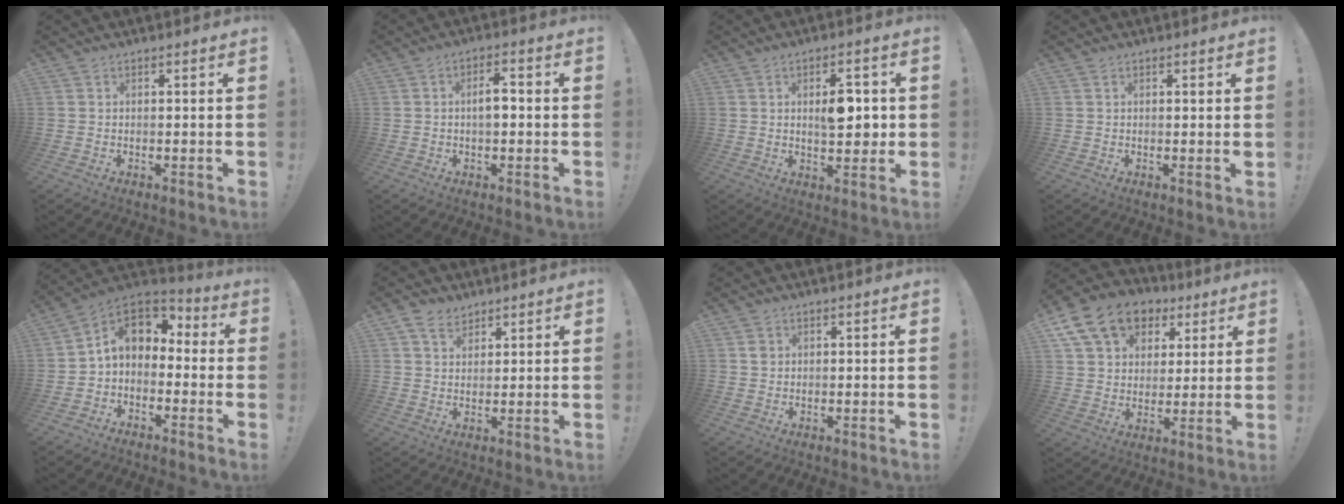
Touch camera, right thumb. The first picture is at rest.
{"total": 4.4, "force": [-0.3, 1.9, 3.9], "torque": [-0.056, 0.008, -0.010]}
{"total": 7.8, "force": [1.1, 4.0, 6.6], "torque": [-0.077, -0.005, 0.013]}
{"total": 0.7, "force": [0.4, -0.1, 0.5], "torque": [-0.005, -0.003, 0.006]}
{"total": 8.3, "force": [1.0, 6.1, 5.5], "torque": [-0.083, 0.006, 0.025]}
{"total": 5.4, "force": [3.6, 3.6, 1.8], "torque": [-0.035, -0.014, 0.068]}
{"total": 1.3, "force": [0.5, 1.1, 0.3], "torque": [0.001, -0.001, 0.007]}
{"total": 16.1, "force": [8.3, 11.5, 7.6], "torque": [-0.123, -0.035, 0.159]}